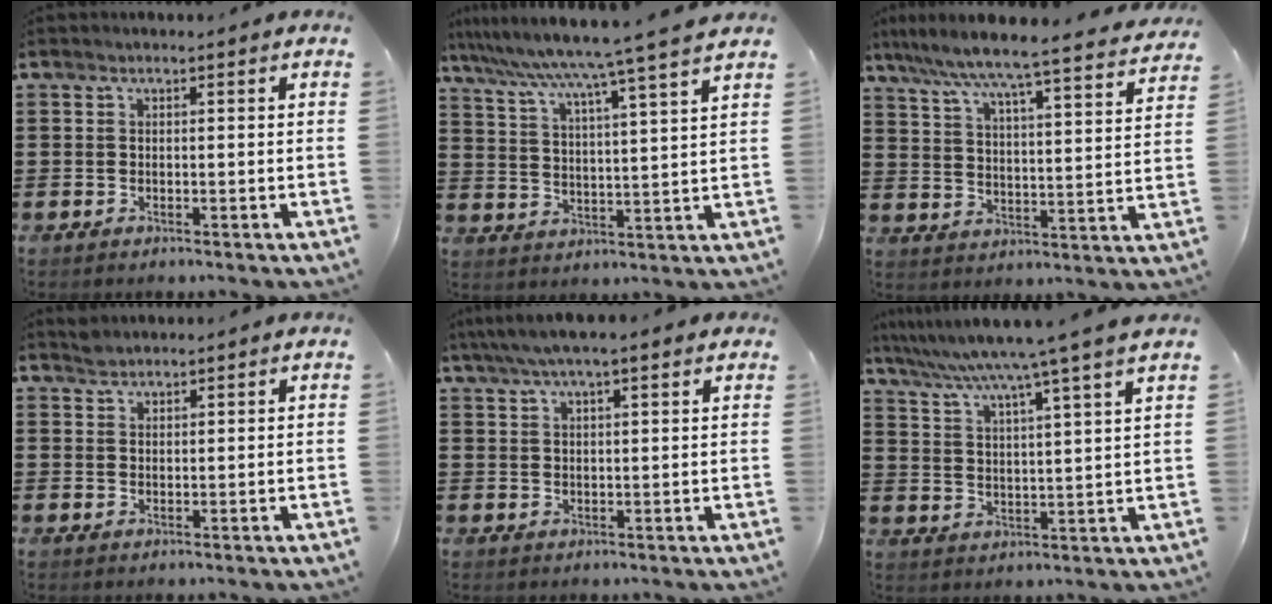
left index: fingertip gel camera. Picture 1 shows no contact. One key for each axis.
{"total": 6.4, "fx": 5.6, "fy": -1.4, "fz": 2.7, "tx": -0.076, "ty": -0.046, "tz": 0.086}
{"total": 5.8, "fx": 5.3, "fy": -0.8, "fz": 2.1, "tx": -0.068, "ty": -0.046, "tz": 0.082}
{"total": 1.4, "fx": 1.3, "fy": 0.3, "fz": 0.0, "tx": -0.003, "ty": 0.000, "tz": 0.026}
{"total": 4.1, "fx": 2.8, "fy": 1.3, "fz": 2.7, "tx": -0.058, "ty": 0.004, "tz": 0.049}
{"total": 6.5, "fx": 5.4, "fy": -1.7, "fz": 3.1, "tx": -0.080, "ty": -0.040, "tz": 0.086}